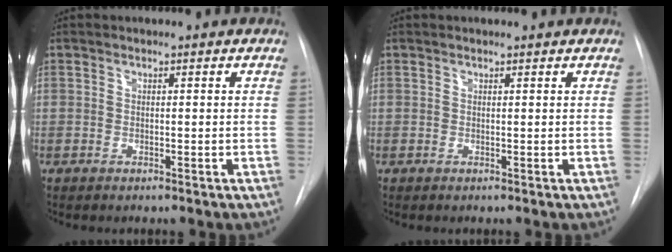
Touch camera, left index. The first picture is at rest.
{"total": 0.0}